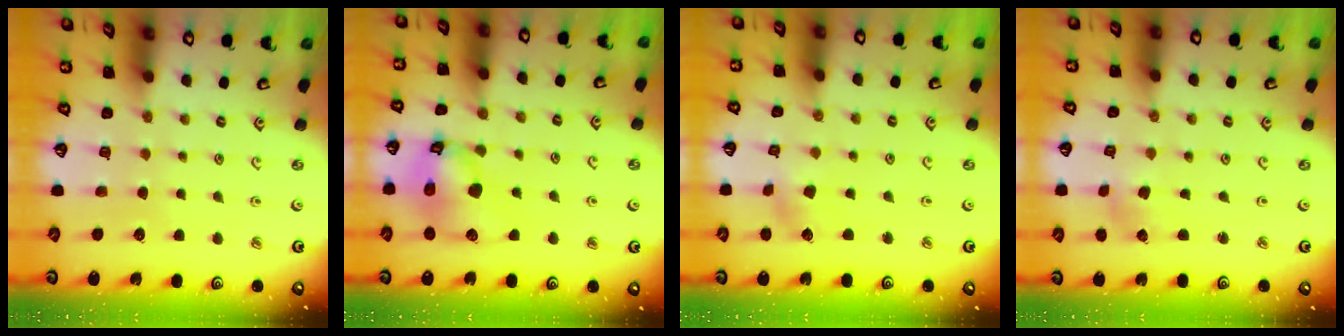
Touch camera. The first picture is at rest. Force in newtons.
{"total": 14.4, "press": 14.3, "slide": 1.8}
{"total": 2.5, "press": 2.5, "slide": 0.4}
{"total": 2.7, "press": 2.7, "slide": 0.3}